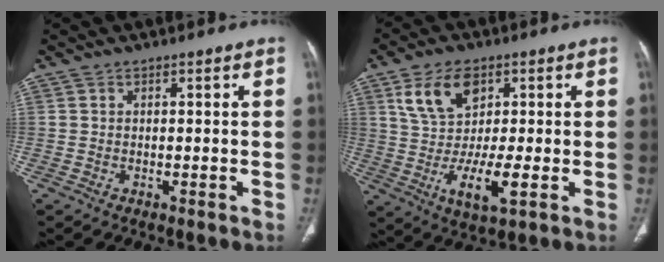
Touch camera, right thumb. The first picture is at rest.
{"total": 12.7, "force": [2.0, 6.5, 10.8], "torque": [-0.193, -0.013, 0.041]}